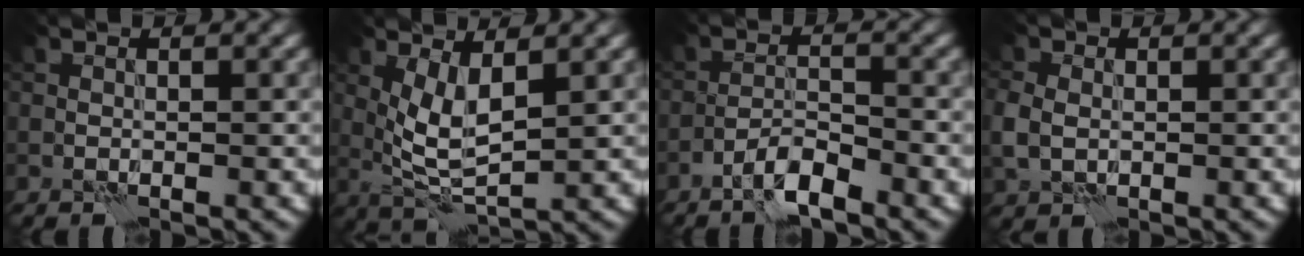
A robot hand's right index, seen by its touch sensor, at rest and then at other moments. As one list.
[{"total": 4.4, "force": [1.6, 1.5, 3.8], "torque": [-0.082, -0.011, 0.037]}, {"total": 2.6, "force": [-2.0, 0.3, 1.7], "torque": [-0.031, 0.009, -0.043]}, {"total": 3.2, "force": [-0.3, 2.5, 2.0], "torque": [-0.054, -0.001, -0.003]}]